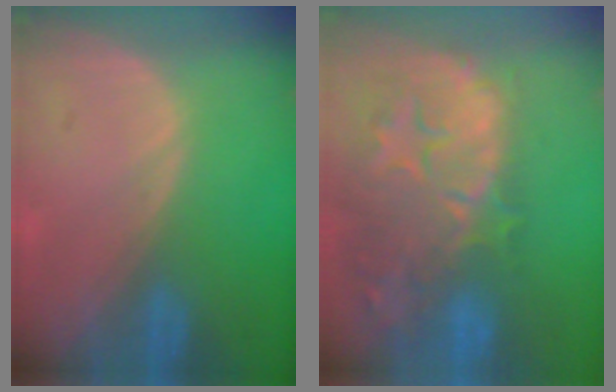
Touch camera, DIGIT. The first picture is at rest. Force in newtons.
{"total": 14.8, "press": 11.8, "slide": 8.9}